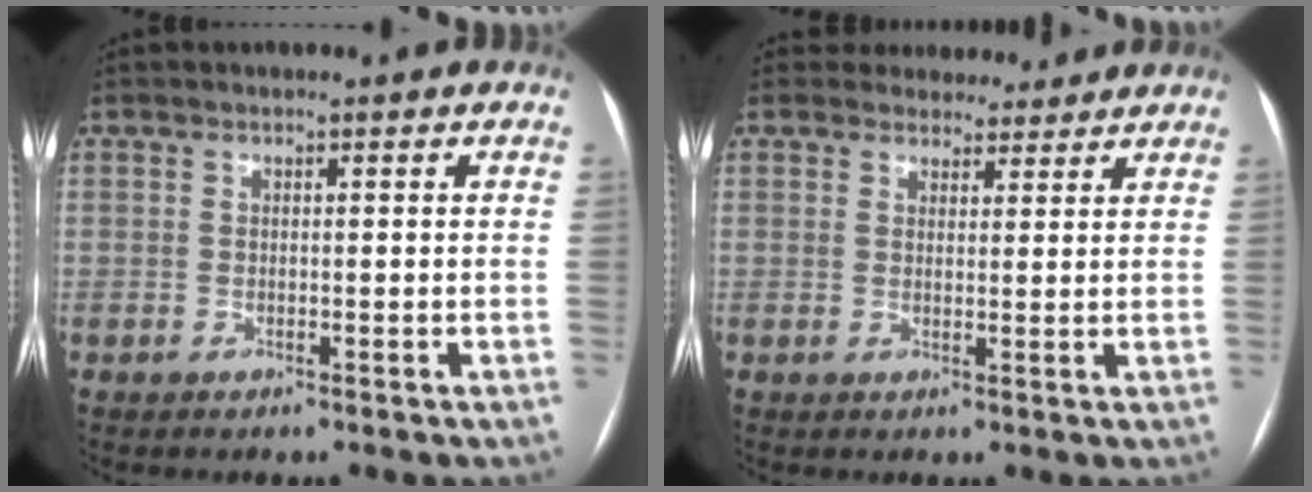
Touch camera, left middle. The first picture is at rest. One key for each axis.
{"total": 6.1, "fx": 5.6, "fy": 2.5, "fz": -0.2, "tx": 0.020, "ty": 0.007, "tz": 0.060}